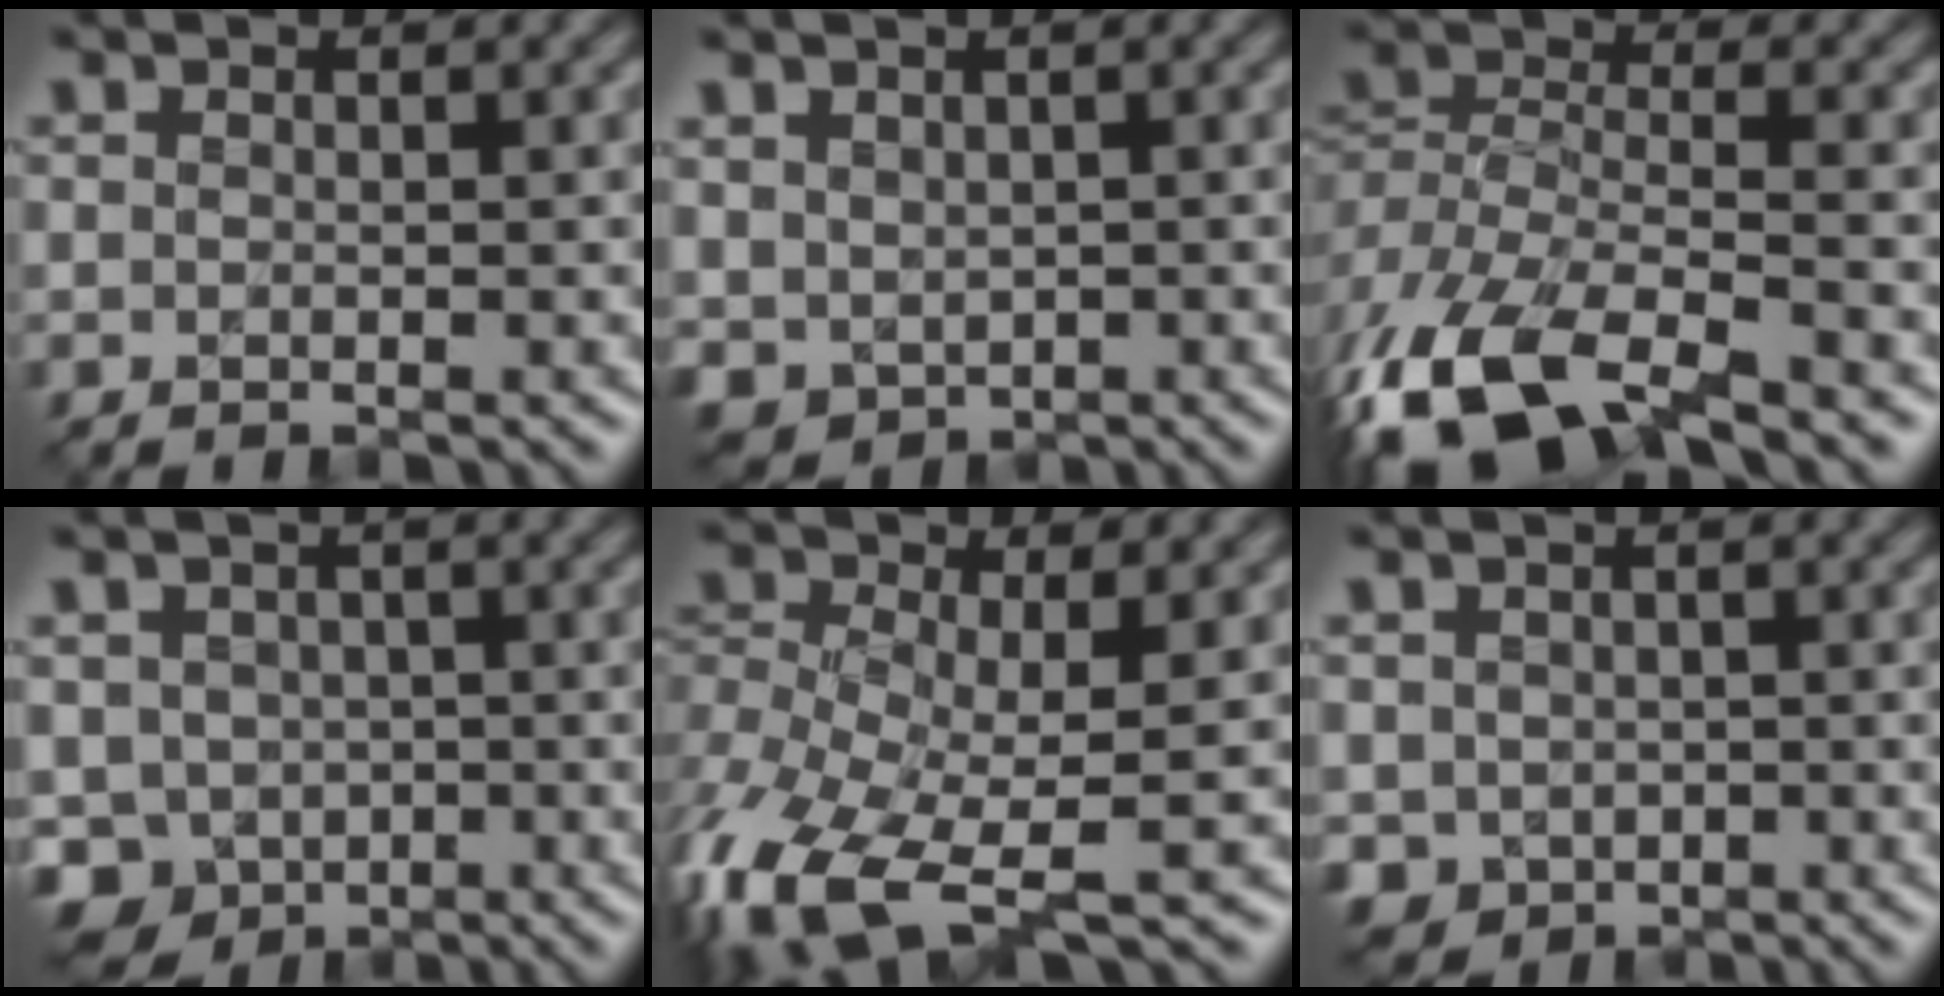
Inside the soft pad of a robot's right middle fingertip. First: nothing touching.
{"total": 2.4, "force": [0.4, 2.2, 1.0], "torque": [-0.026, -0.006, 0.013]}
{"total": 12.6, "force": [-8.1, 5.0, 8.4], "torque": [-0.190, -0.024, -0.143]}
{"total": 5.8, "force": [-1.9, 4.9, 2.4], "torque": [-0.033, -0.006, -0.037]}
{"total": 11.1, "force": [-4.5, 4.9, 8.9], "torque": [-0.213, -0.023, -0.091]}
{"total": 2.5, "force": [-0.4, 2.4, 0.8], "torque": [-0.017, -0.005, -0.006]}